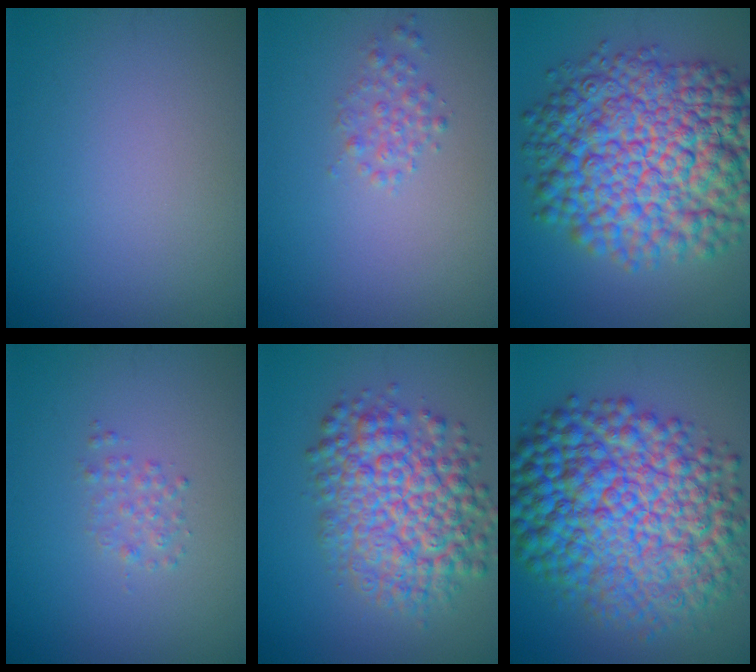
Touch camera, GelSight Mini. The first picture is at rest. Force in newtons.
{"total": 1.5, "press": 1.5, "slide": 0.1}
{"total": 14.9, "press": 14.9, "slide": 0.3}
{"total": 1.2, "press": 1.2, "slide": 0.0}
{"total": 8.0, "press": 8.0, "slide": 0.2}
{"total": 14.6, "press": 14.6, "slide": 0.0}